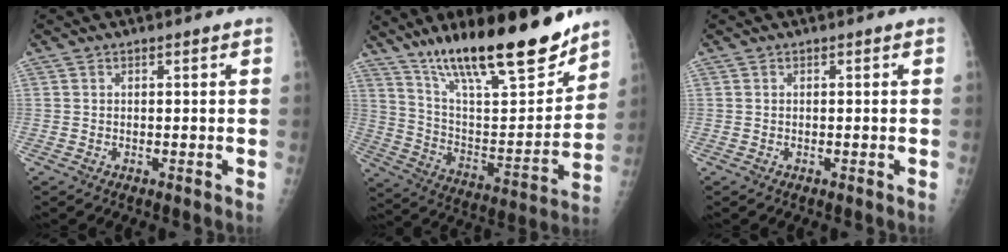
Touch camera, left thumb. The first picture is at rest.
{"total": 25.9, "force": [18.7, 6.4, 16.8], "torque": [-0.243, -0.081, 0.314]}
{"total": 0.0}